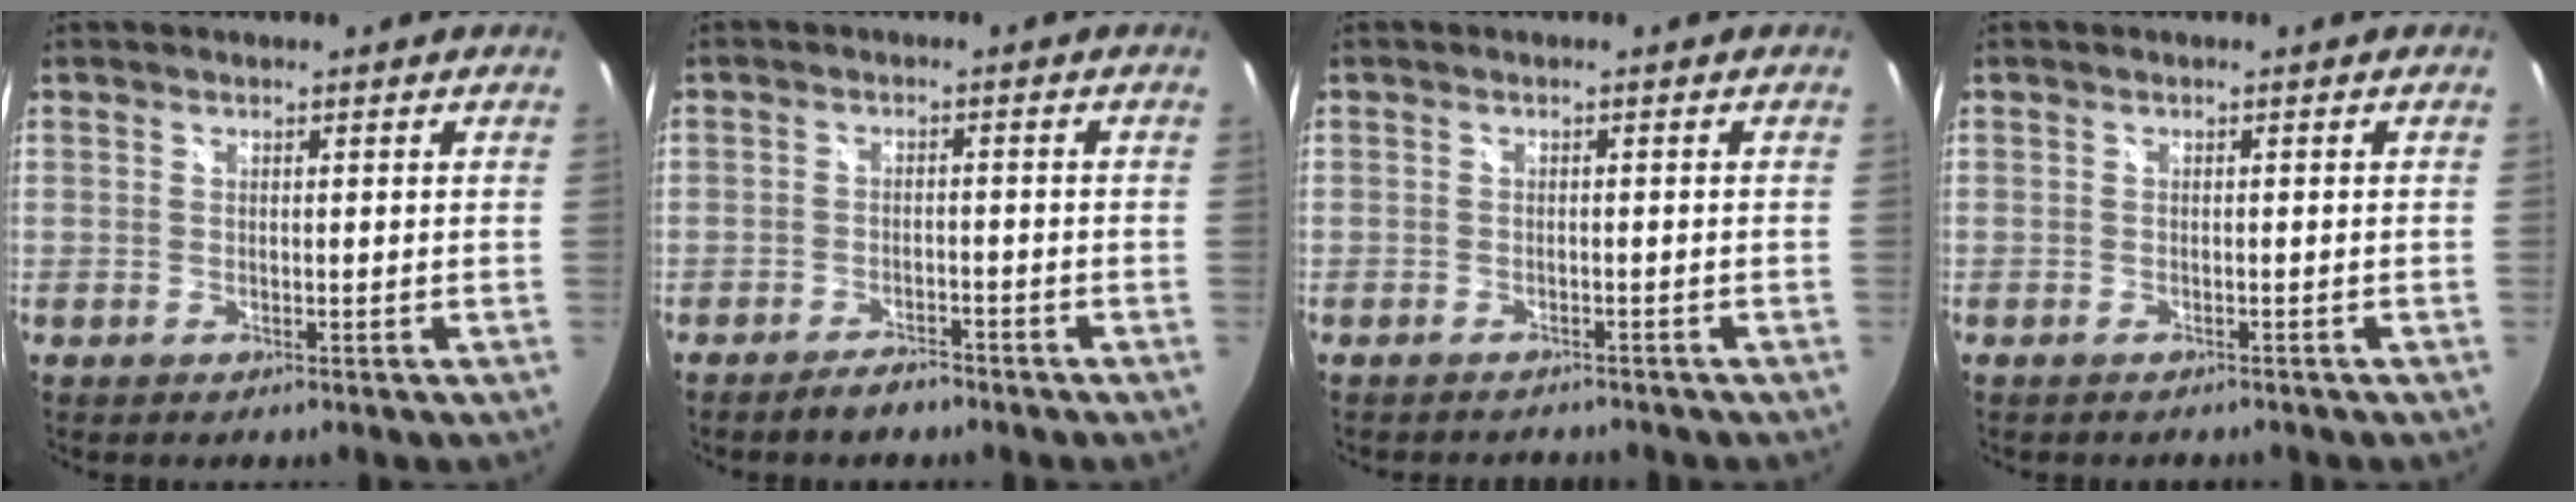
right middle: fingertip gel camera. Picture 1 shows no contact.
{"total": 3.9, "force": [-3.4, 1.3, 1.3], "torque": [-0.037, 0.003, -0.053]}
{"total": 4.6, "force": [-4.2, 1.2, 1.2], "torque": [-0.030, -0.016, -0.061]}
{"total": 2.2, "force": [-2.0, 0.7, 0.6], "torque": [-0.016, -0.014, -0.027]}